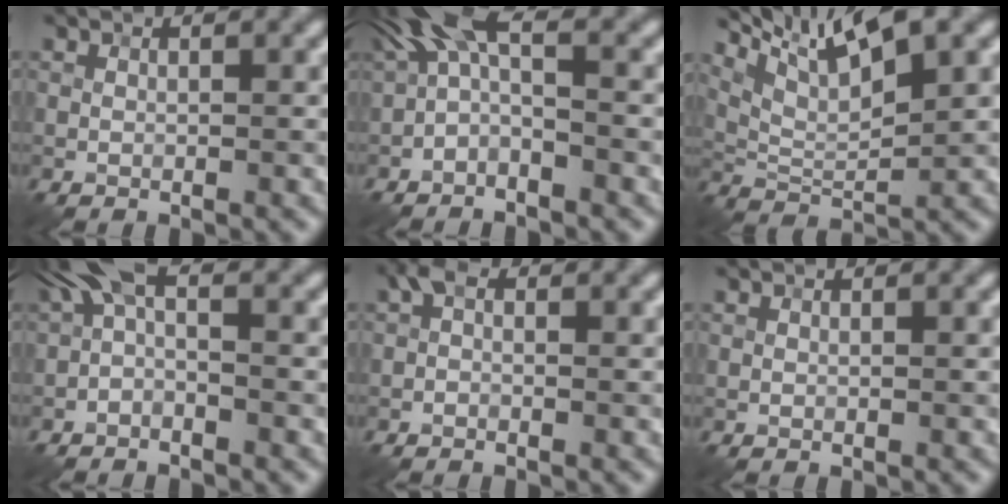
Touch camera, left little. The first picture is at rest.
{"total": 4.6, "force": [0.0, 1.6, 4.3], "torque": [-0.083, 0.024, -0.017]}
{"total": 7.3, "force": [4.1, 2.0, 5.7], "torque": [-0.109, 0.008, 0.078]}
{"total": 2.9, "force": [-0.3, 1.0, 2.7], "torque": [-0.056, 0.015, -0.017]}
{"total": 1.2, "force": [-0.2, 0.7, 0.9], "torque": [-0.019, 0.007, -0.011]}
{"total": 0.0}